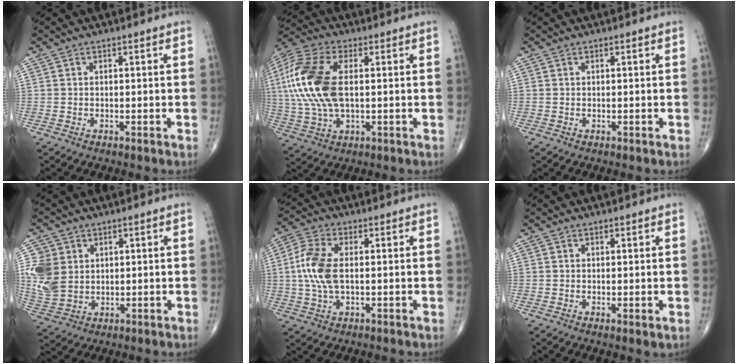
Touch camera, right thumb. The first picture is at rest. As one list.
[{"total": 18.6, "force": [2.0, 9.7, 15.7], "torque": [-0.364, 0.005, 0.036]}, {"total": 0.0}, {"total": 9.1, "force": [2.2, 7.5, 4.6], "torque": [-0.085, -0.007, 0.055]}, {"total": 9.1, "force": [0.4, 4.8, 7.8], "torque": [-0.184, 0.009, 0.008]}, {"total": 1.1, "force": [0.1, 0.4, 1.0], "torque": [-0.021, -0.007, 0.001]}]